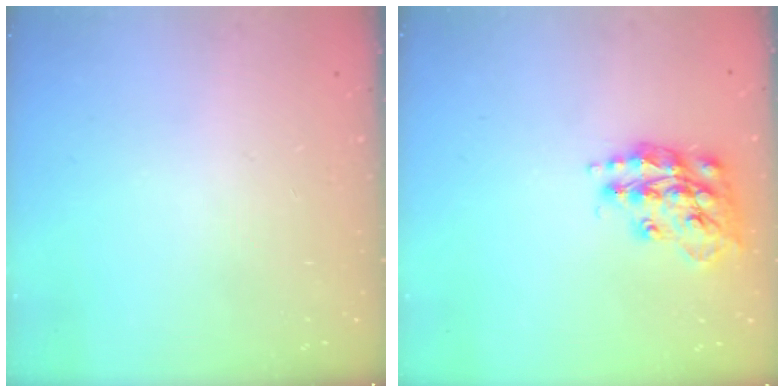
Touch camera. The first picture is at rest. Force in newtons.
{"total": 16.0, "press": 16.0, "slide": 1.2}